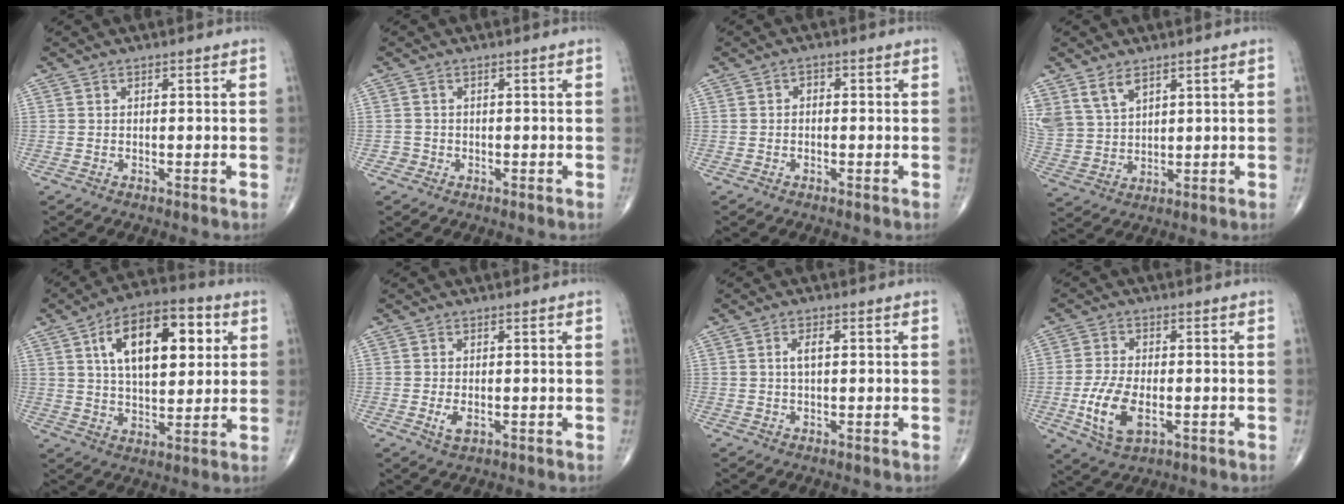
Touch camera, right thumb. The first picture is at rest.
{"total": 1.2, "force": [-0.5, 1.1, -0.2], "torque": [0.011, 0.007, -0.014]}
{"total": 1.3, "force": [-0.1, 0.9, 0.8], "torque": [-0.003, 0.006, -0.008]}
{"total": 7.8, "force": [4.8, 4.5, 4.1], "torque": [-0.073, -0.014, 0.109]}
{"total": 17.8, "force": [5.4, 9.1, 14.4], "torque": [-0.198, 0.003, 0.085]}
{"total": 2.6, "force": [-0.6, 1.4, 2.1], "torque": [-0.041, -0.005, -0.009]}
{"total": 2.5, "force": [0.4, 1.1, 2.2], "torque": [-0.045, 0.005, 0.006]}
{"total": 9.3, "force": [-2.3, 4.8, 7.6], "torque": [-0.153, -0.001, -0.038]}